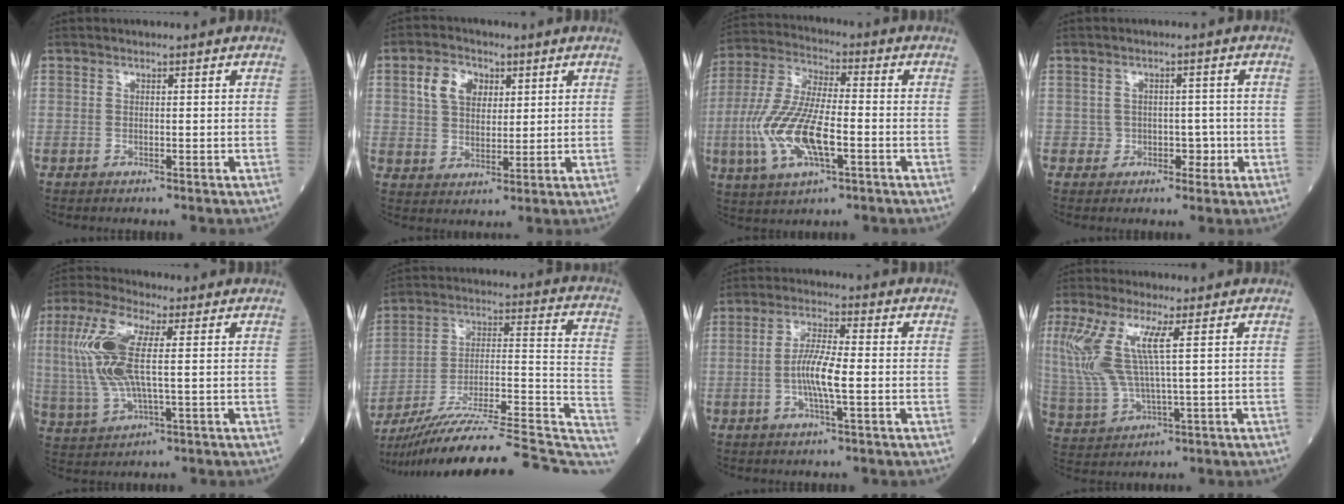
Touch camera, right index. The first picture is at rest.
{"total": 6.7, "force": [2.6, 4.6, 4.2], "torque": [-0.088, 0.018, 0.054]}
{"total": 13.9, "force": [-3.6, 4.1, 12.8], "torque": [-0.282, -0.005, -0.064]}
{"total": 2.8, "force": [-0.6, 2.4, 1.2], "torque": [-0.006, 0.008, -0.004]}
{"total": 11.3, "force": [2.1, 2.8, 10.7], "torque": [-0.261, 0.009, 0.044]}
{"total": 29.7, "force": [-25.1, 2.0, 15.7], "torque": [-0.178, -0.001, -0.371]}
{"total": 6.5, "force": [-1.0, 0.6, 6.4], "torque": [-0.130, 0.000, -0.022]}
{"total": 10.1, "force": [2.9, 1.7, 9.5], "torque": [-0.243, 0.005, 0.062]}